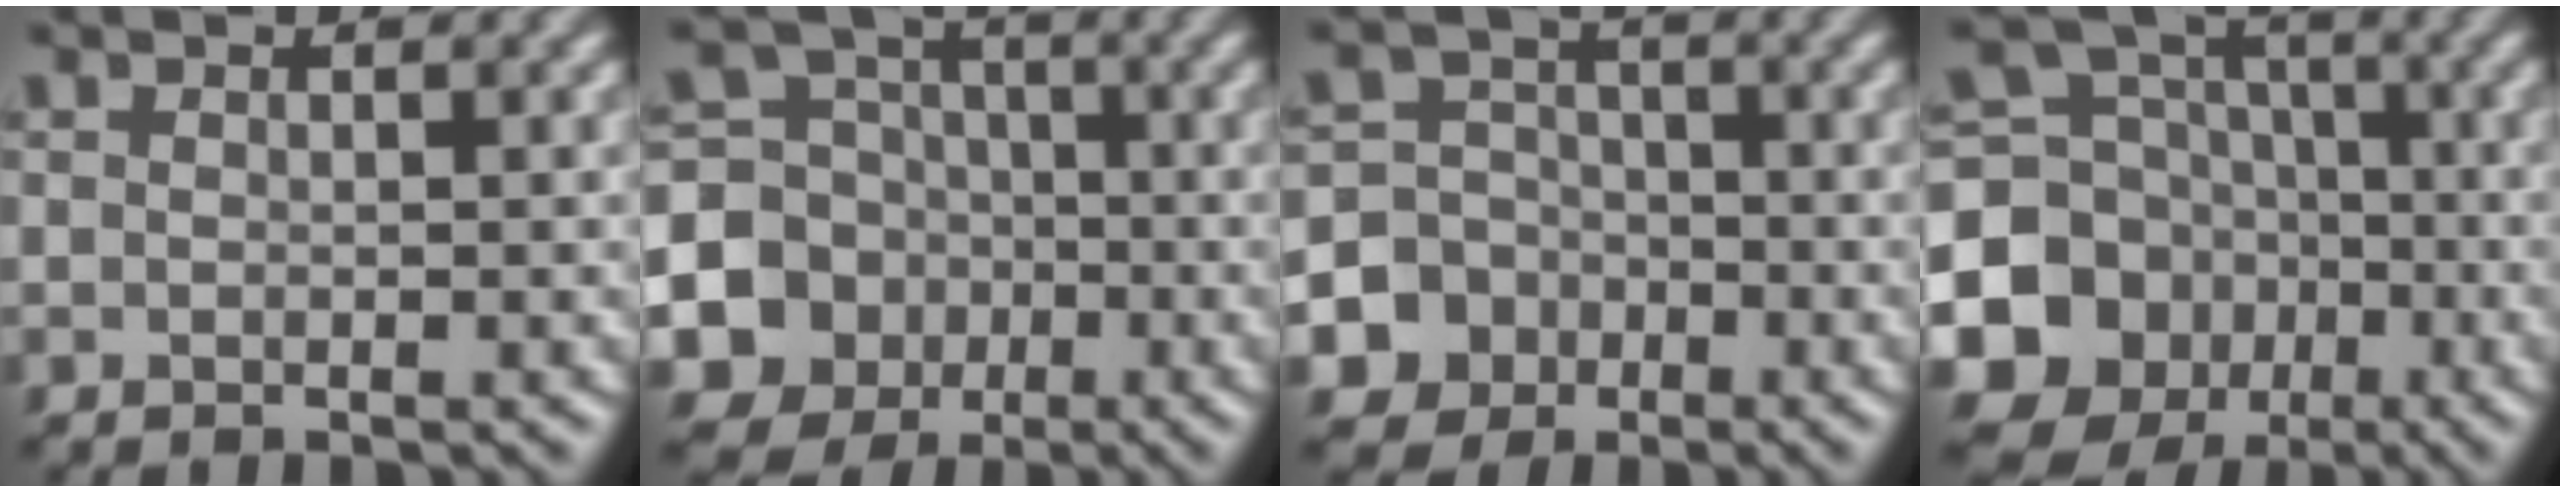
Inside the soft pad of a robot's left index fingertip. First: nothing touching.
{"total": 11.7, "force": [-4.1, 10.7, 2.4], "torque": [-0.066, -0.029, -0.091]}
{"total": 8.0, "force": [-3.9, 7.0, 0.6], "torque": [-0.004, -0.014, -0.093]}
{"total": 11.8, "force": [-4.1, 10.4, 3.9], "torque": [-0.100, -0.032, -0.100]}